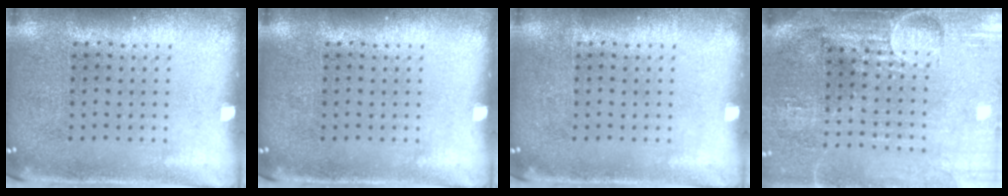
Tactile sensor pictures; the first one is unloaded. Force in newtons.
{"total": 0.0}
{"total": 0.0}
{"total": 4.5, "press": 3.8, "slide": 2.4}